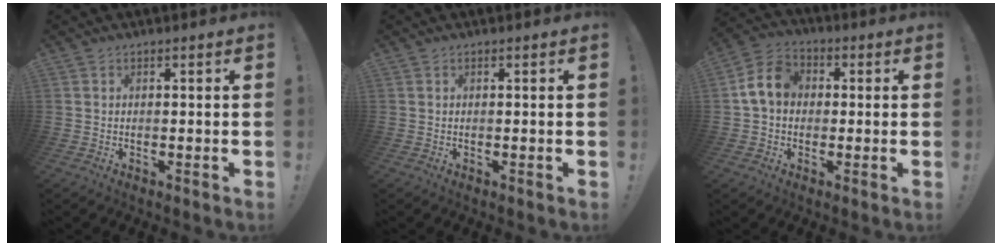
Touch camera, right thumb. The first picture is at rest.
{"total": 0.0}
{"total": 9.5, "force": [1.3, 7.4, 5.8], "torque": [-0.107, 0.018, 0.030]}